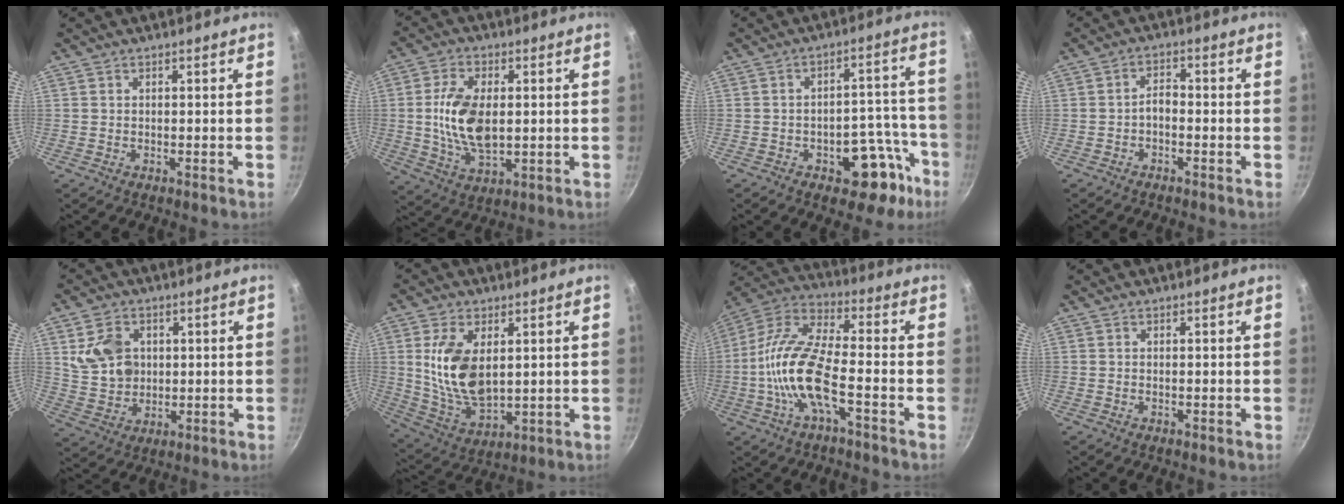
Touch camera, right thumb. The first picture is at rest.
{"total": 12.5, "force": [0.5, 6.8, 10.4], "torque": [-0.197, -0.005, 0.016]}
{"total": 11.8, "force": [-6.1, 6.2, 7.9], "torque": [-0.060, 0.059, -0.074]}
{"total": 2.7, "force": [-1.0, 1.6, 2.0], "torque": [-0.027, 0.018, -0.024]}
{"total": 9.4, "force": [2.6, 7.3, 5.4], "torque": [-0.078, -0.007, 0.059]}
{"total": 13.8, "force": [2.6, 7.6, 11.2], "torque": [-0.204, -0.020, 0.063]}
{"total": 15.3, "force": [-4.0, 5.2, 13.8], "torque": [-0.297, 0.040, -0.081]}
{"total": 0.0}